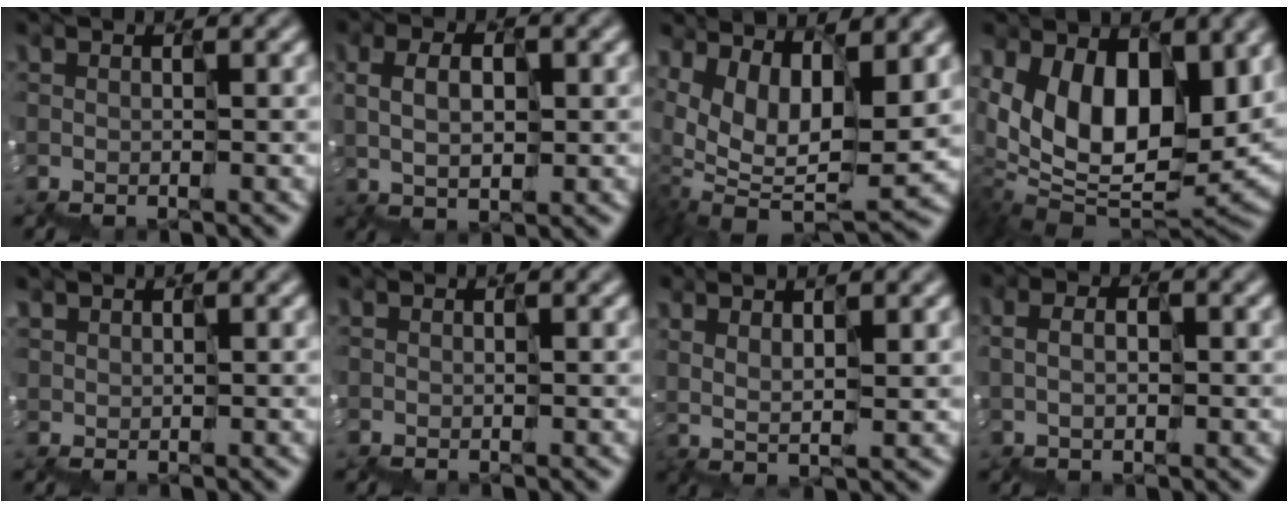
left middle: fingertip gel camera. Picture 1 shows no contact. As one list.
[{"total": 0.7, "force": [0.7, -0.1, 0.0], "torque": [-0.004, 0.010, 0.017]}, {"total": 7.2, "force": [3.3, 3.3, 5.5], "torque": [-0.119, -0.012, 0.084]}, {"total": 7.5, "force": [2.8, 4.4, 5.4], "torque": [-0.084, -0.018, 0.055]}, {"total": 0.9, "force": [0.6, 0.4, -0.4], "torque": [0.005, 0.003, 0.010]}, {"total": 0.0}, {"total": 1.5, "force": [0.8, -1.1, -0.5], "torque": [0.003, 0.008, 0.022]}, {"total": 1.0, "force": [0.2, -0.7, -0.6], "torque": [0.009, 0.004, 0.006]}]